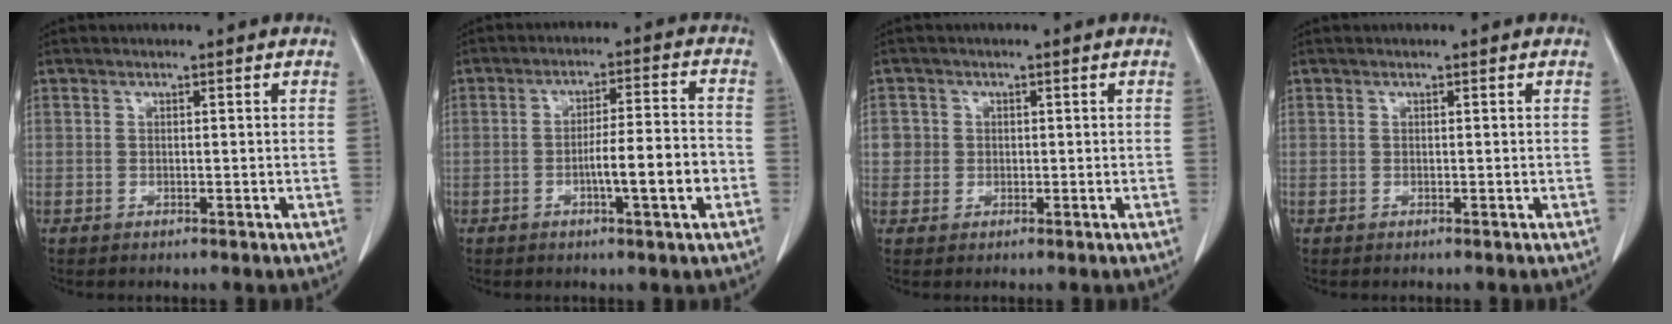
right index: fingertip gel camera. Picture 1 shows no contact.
{"total": 8.2, "force": [-2.6, 0.3, 7.8], "torque": [-0.123, 0.010, -0.041]}
{"total": 2.7, "force": [0.2, 2.7, 0.3], "torque": [0.010, 0.010, 0.005]}
{"total": 0.0}